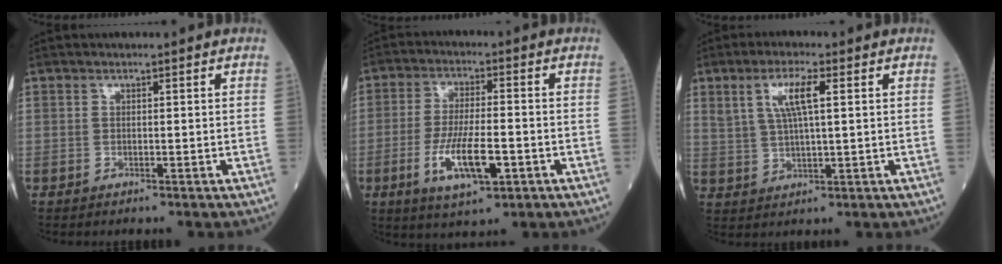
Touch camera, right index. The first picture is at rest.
{"total": 9.4, "force": [-3.1, 2.2, 8.6], "torque": [-0.171, -0.010, -0.050]}
{"total": 6.1, "force": [2.3, 1.1, 5.5], "torque": [-0.114, 0.009, 0.049]}